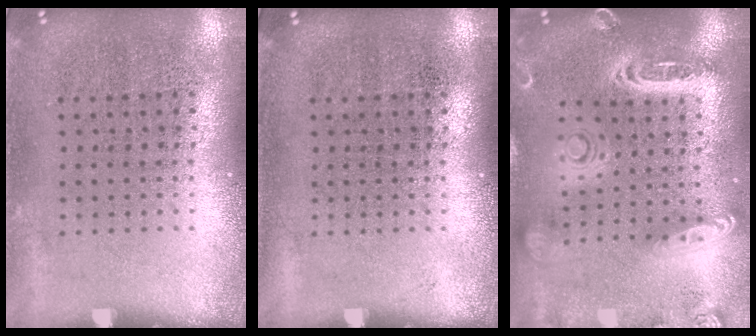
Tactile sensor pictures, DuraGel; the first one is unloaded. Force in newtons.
{"total": 0.0}
{"total": 2.7, "press": 2.3, "slide": 1.4}